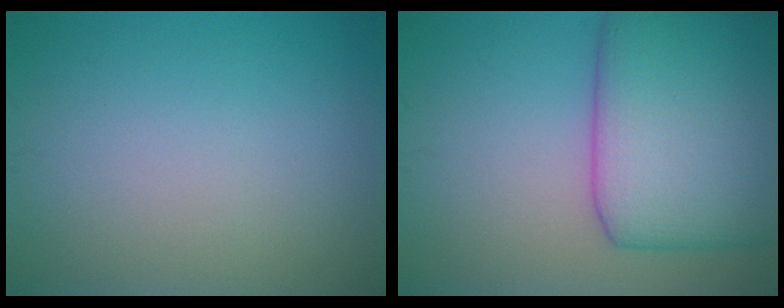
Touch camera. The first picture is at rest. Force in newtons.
{"total": 10.6, "press": 10.6, "slide": 0.3}